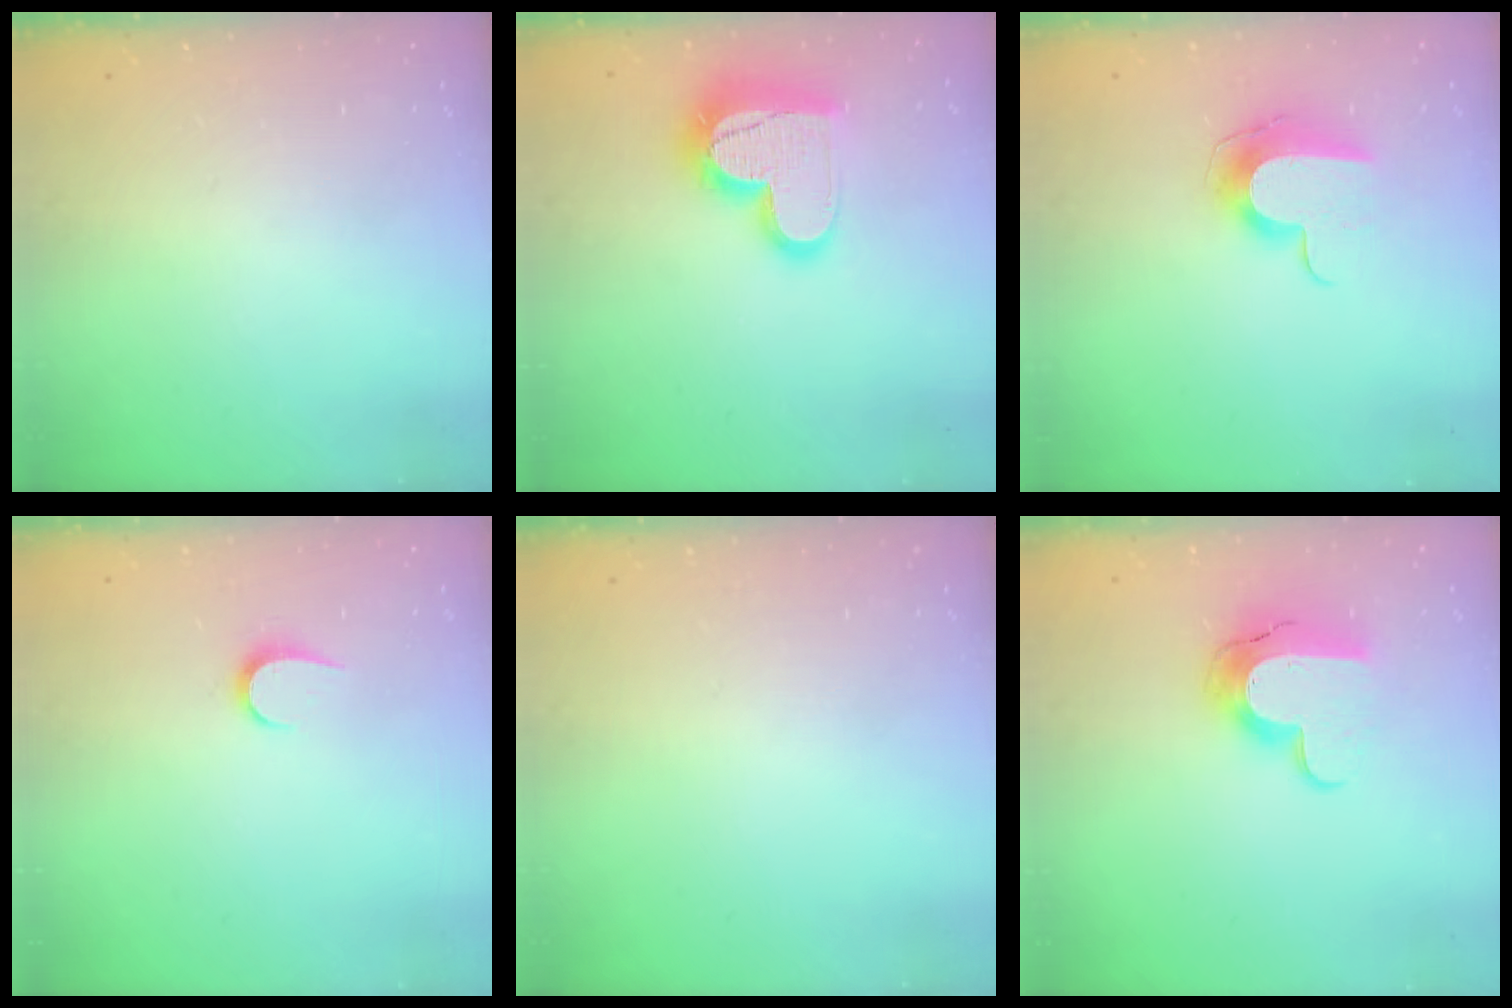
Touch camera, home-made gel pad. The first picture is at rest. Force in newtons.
{"total": 18.9, "press": 18.9, "slide": 1.4}
{"total": 9.9, "press": 9.9, "slide": 0.2}
{"total": 5.7, "press": 5.7, "slide": 0.6}
{"total": 0.0}
{"total": 13.0, "press": 13.0, "slide": 1.0}